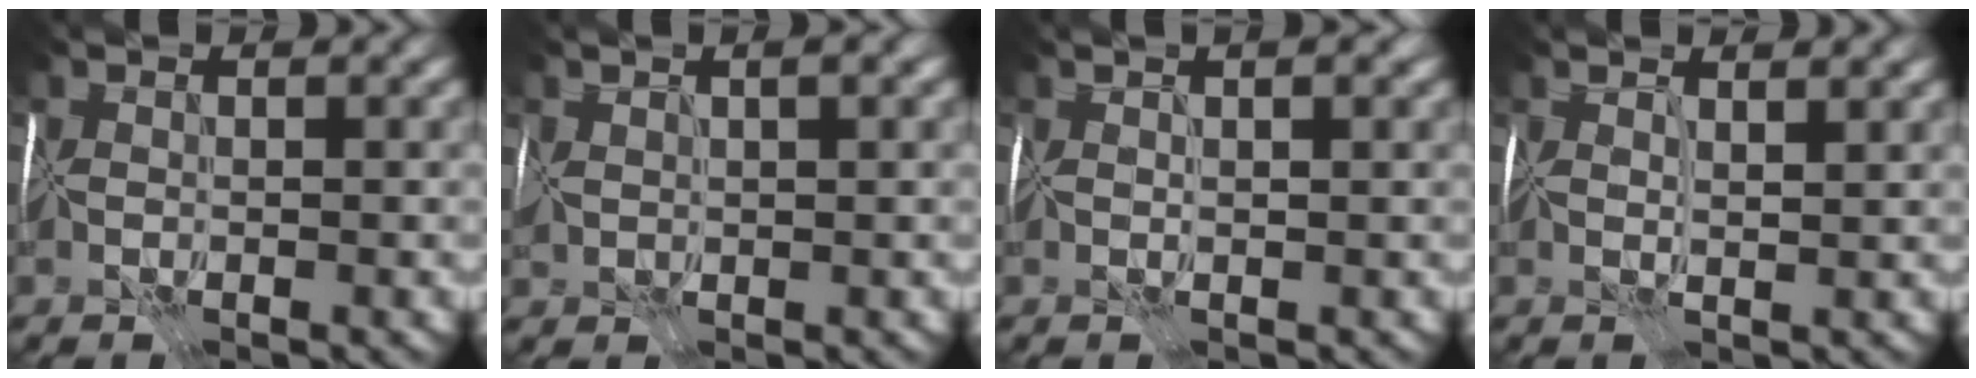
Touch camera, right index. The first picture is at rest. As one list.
[{"total": 4.9, "force": [2.9, 2.5, 3.1], "torque": [-0.046, 0.028, 0.051]}, {"total": 4.1, "force": [2.8, 1.3, 2.7], "torque": [-0.023, 0.023, 0.037]}, {"total": 3.0, "force": [2.7, 0.4, 1.3], "torque": [-0.007, 0.008, 0.046]}]